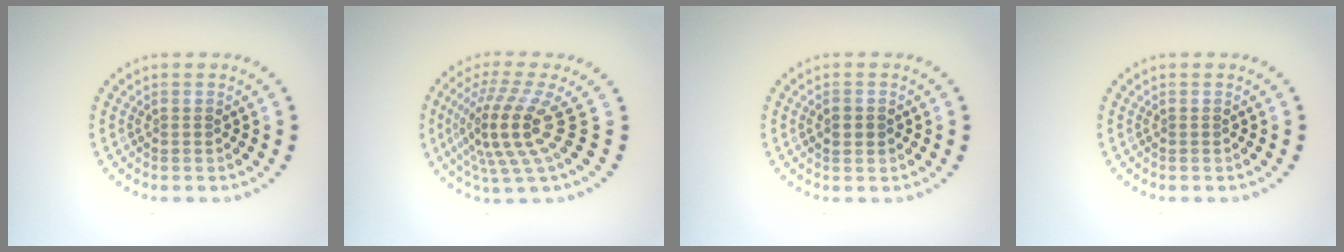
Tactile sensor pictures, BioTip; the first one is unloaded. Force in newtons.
{"total": 5.2, "press": 3.6, "slide": 3.7}
{"total": 1.1, "press": 1.1, "slide": 0.2}
{"total": 0.0}